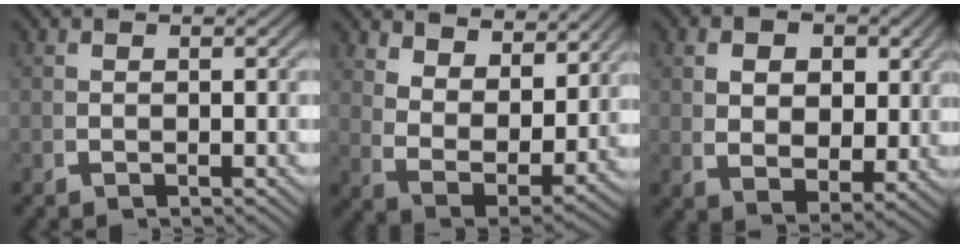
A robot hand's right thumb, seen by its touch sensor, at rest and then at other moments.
{"total": 7.4, "force": [2.6, 4.4, 5.4], "torque": [-0.129, -0.038, 0.065]}
{"total": 5.3, "force": [1.1, 3.7, 3.7], "torque": [-0.066, -0.023, 0.035]}